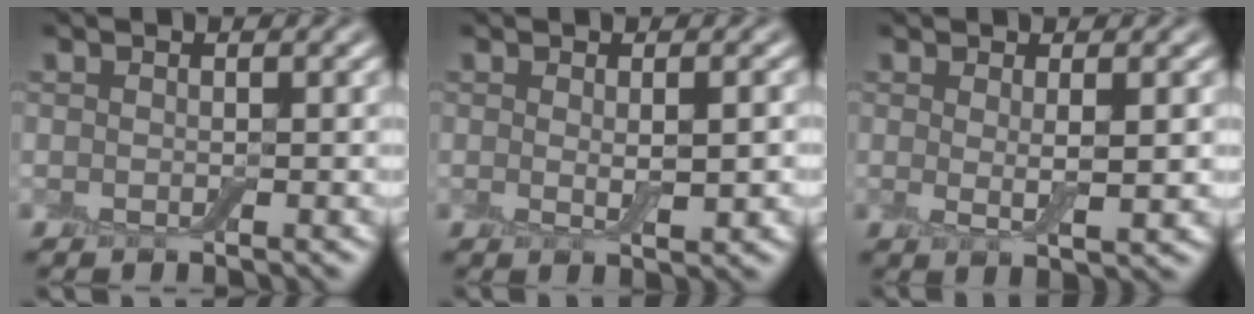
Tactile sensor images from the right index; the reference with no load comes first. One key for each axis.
{"total": 2.3, "fx": 0.2, "fy": 0.4, "fz": 2.3, "tx": -0.039, "ty": -0.006, "tz": 0.003}
{"total": 2.5, "fx": 0.5, "fy": 0.5, "fz": 2.4, "tx": -0.041, "ty": -0.012, "tz": 0.012}